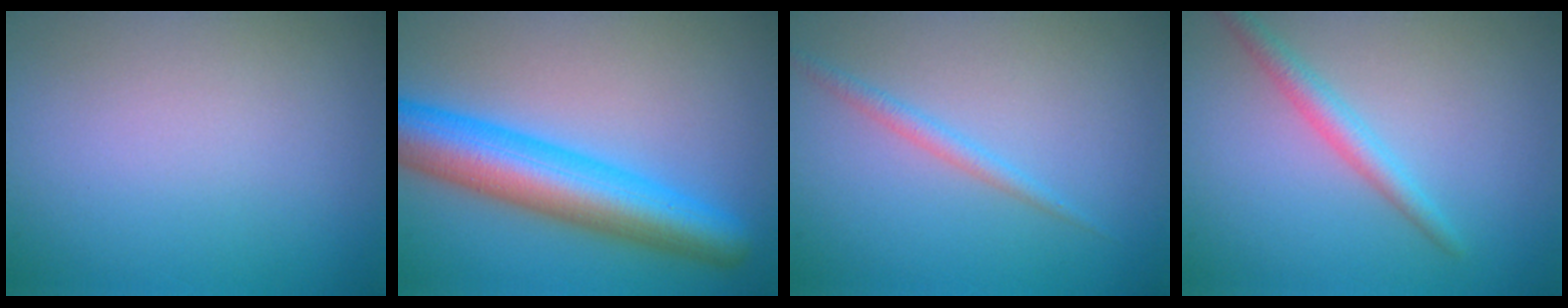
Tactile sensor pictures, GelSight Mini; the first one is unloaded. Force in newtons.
{"total": 8.8, "press": 8.8, "slide": 0.3}
{"total": 1.3, "press": 1.3, "slide": 0.1}
{"total": 2.2, "press": 2.2, "slide": 0.1}